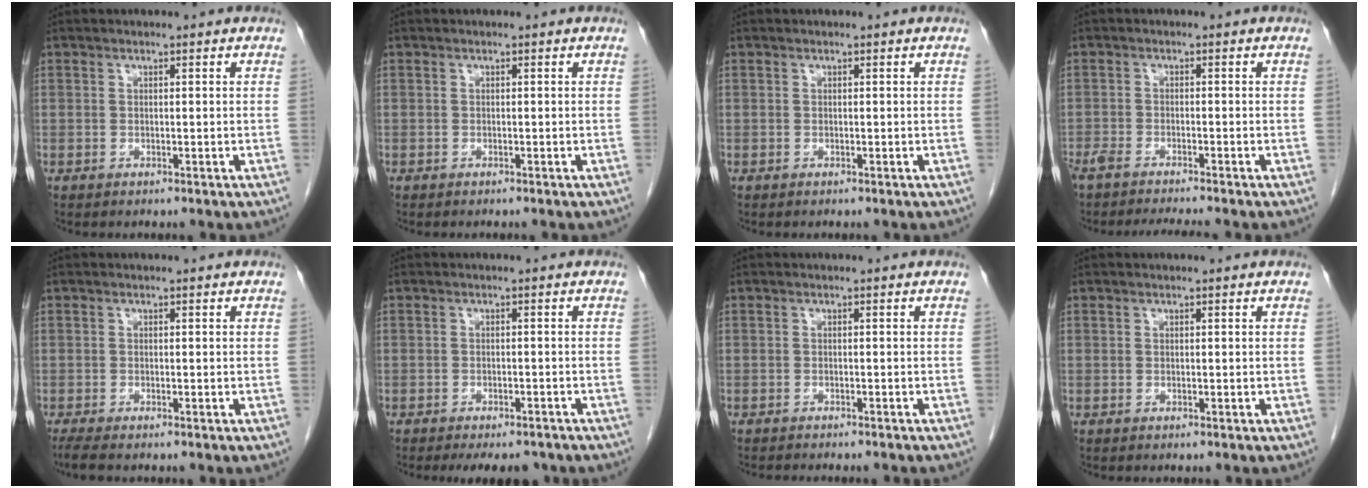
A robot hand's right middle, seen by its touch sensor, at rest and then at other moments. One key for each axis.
{"total": 0.6, "fx": -0.6, "fy": 0.1, "fz": 0.2, "tx": -0.006, "ty": -0.001, "tz": -0.010}
{"total": 0.0}
{"total": 7.2, "fx": -6.5, "fy": 0.0, "fz": 3.0, "tx": -0.044, "ty": -0.012, "tz": -0.104}
{"total": 2.1, "fx": -1.8, "fy": 0.1, "fz": 1.2, "tx": -0.028, "ty": -0.008, "tz": -0.032}
{"total": 6.6, "fx": -5.6, "fy": 2.4, "fz": 2.6, "tx": -0.025, "ty": -0.007, "tz": -0.069}
{"total": 6.4, "fx": -5.8, "fy": 1.1, "fz": 2.6, "tx": -0.028, "ty": -0.008, "tz": -0.070}
{"total": 0.0}